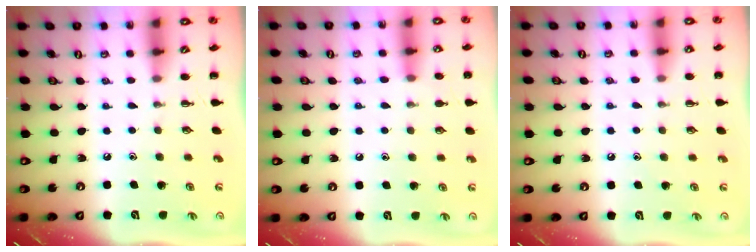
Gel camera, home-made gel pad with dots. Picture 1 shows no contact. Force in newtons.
{"total": 7.1, "press": 6.6, "slide": 2.6}
{"total": 7.0, "press": 6.6, "slide": 2.3}